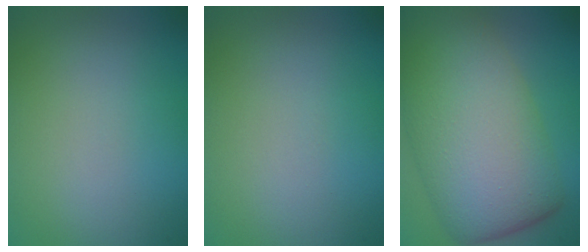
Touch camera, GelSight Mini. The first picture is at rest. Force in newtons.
{"total": 0.0}
{"total": 12.2, "press": 12.1, "slide": 0.7}